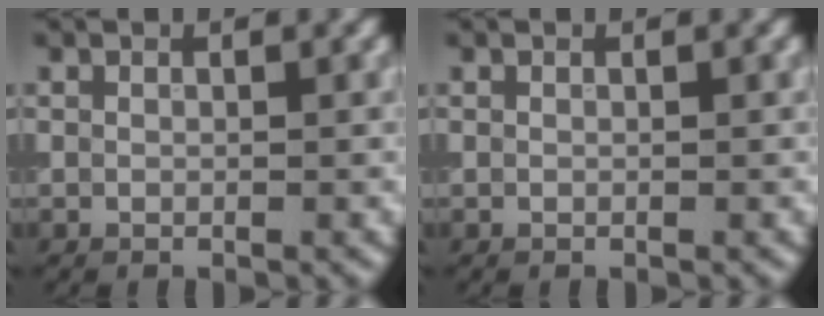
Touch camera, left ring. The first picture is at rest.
{"total": 0.0}